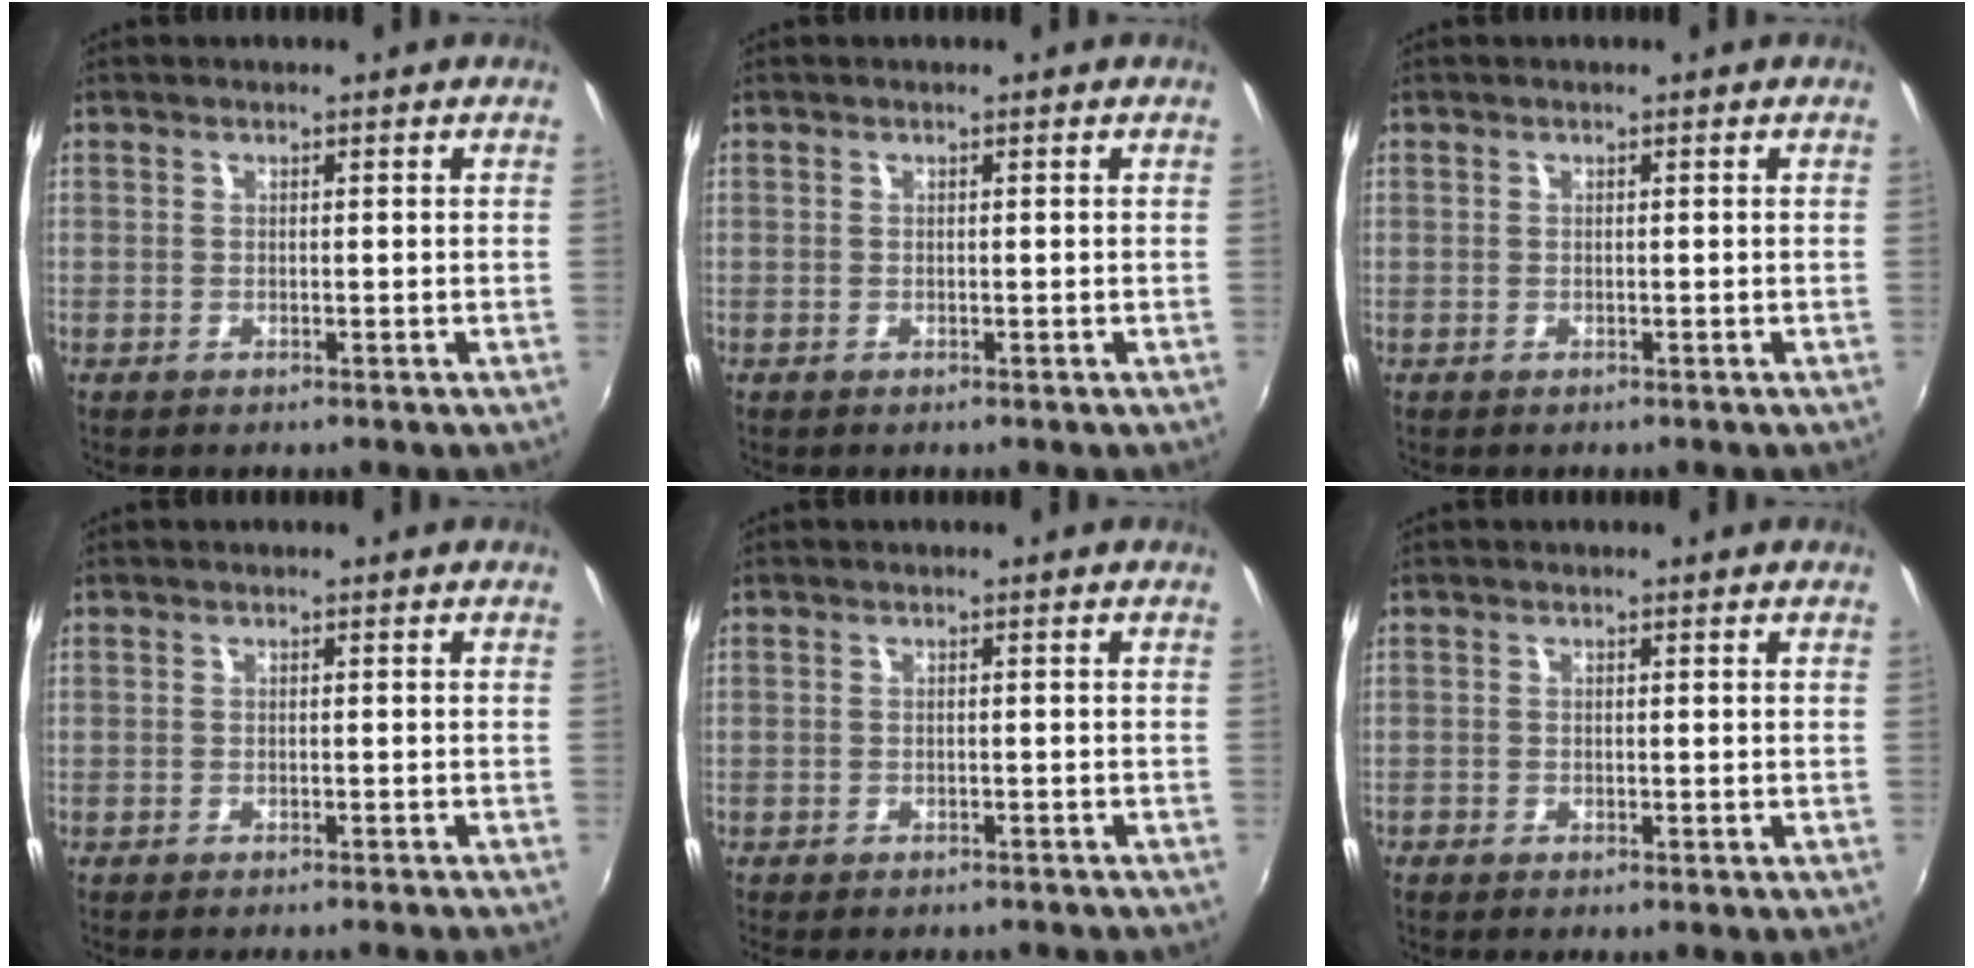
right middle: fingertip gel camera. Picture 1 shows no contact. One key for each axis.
{"total": 0.0}
{"total": 0.0}
{"total": 3.8, "fx": -3.5, "fy": -0.1, "fz": 1.5, "tx": -0.037, "ty": -0.010, "tz": -0.052}
{"total": 6.8, "fx": -6.0, "fy": 1.7, "fz": 2.7, "tx": -0.060, "ty": -0.017, "tz": -0.081}
{"total": 0.9, "fx": -0.9, "fy": 0.3, "fz": 0.2, "tx": -0.007, "ty": -0.004, "tz": -0.020}